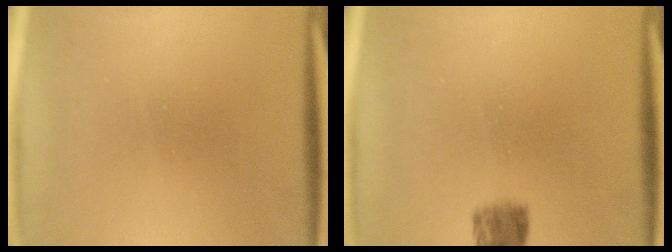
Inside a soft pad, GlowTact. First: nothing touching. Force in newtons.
{"total": 3.7}